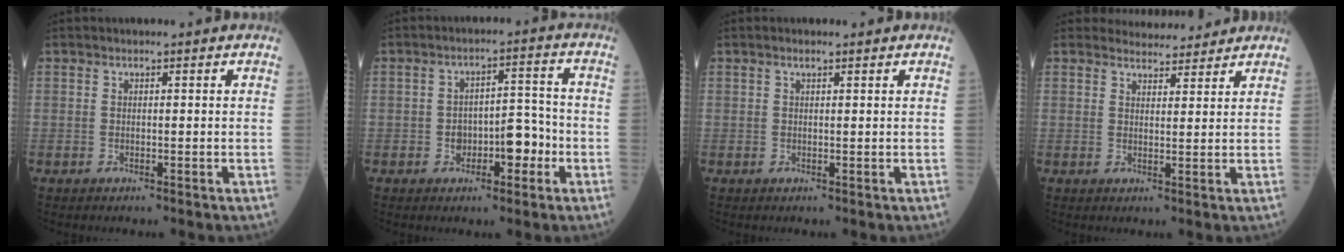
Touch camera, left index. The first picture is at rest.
{"total": 5.8, "force": [-2.1, 2.9, 4.6], "torque": [-0.067, 0.021, -0.031]}
{"total": 0.8, "force": [0.6, 0.3, 0.5], "torque": [-0.013, 0.002, 0.010]}
{"total": 5.0, "force": [4.8, 1.3, 0.0], "torque": [0.003, 0.006, 0.061]}